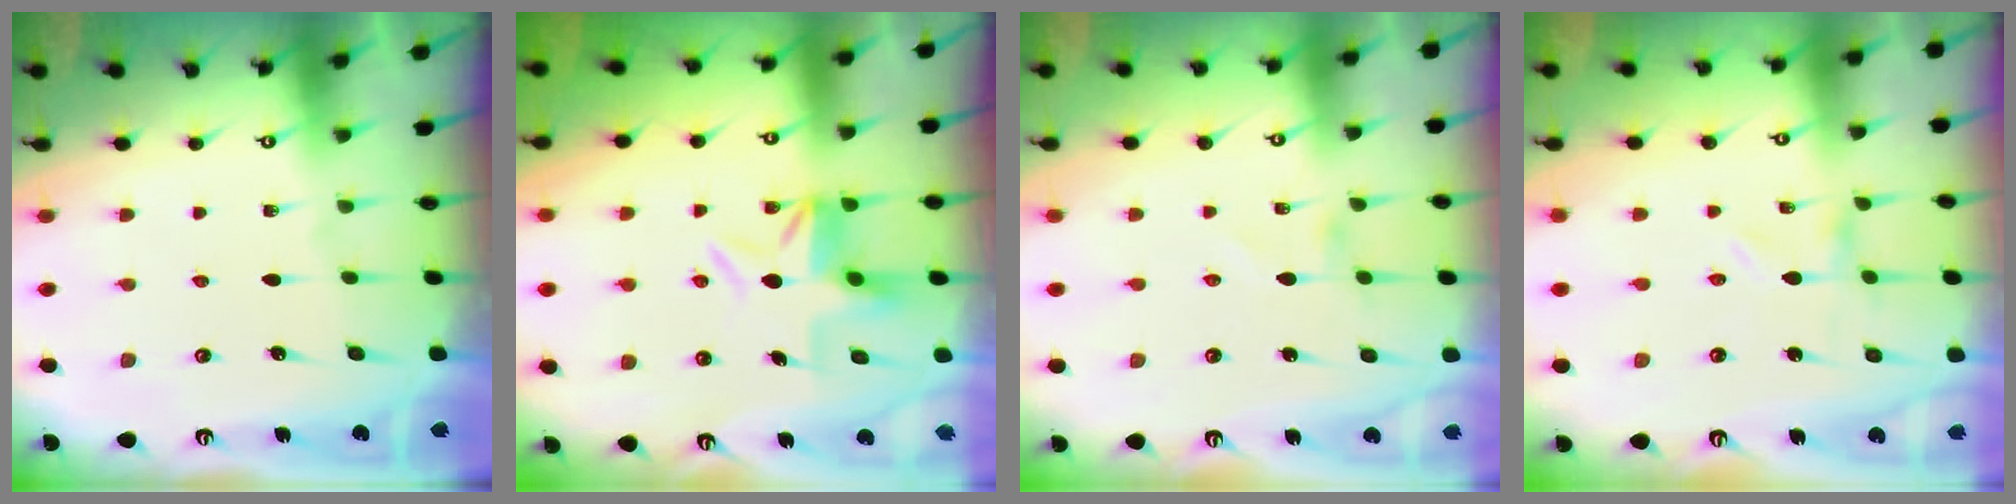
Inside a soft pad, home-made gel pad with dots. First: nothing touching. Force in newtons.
{"total": 4.7, "press": 4.3, "slide": 1.8}
{"total": 0.0}
{"total": 0.0}